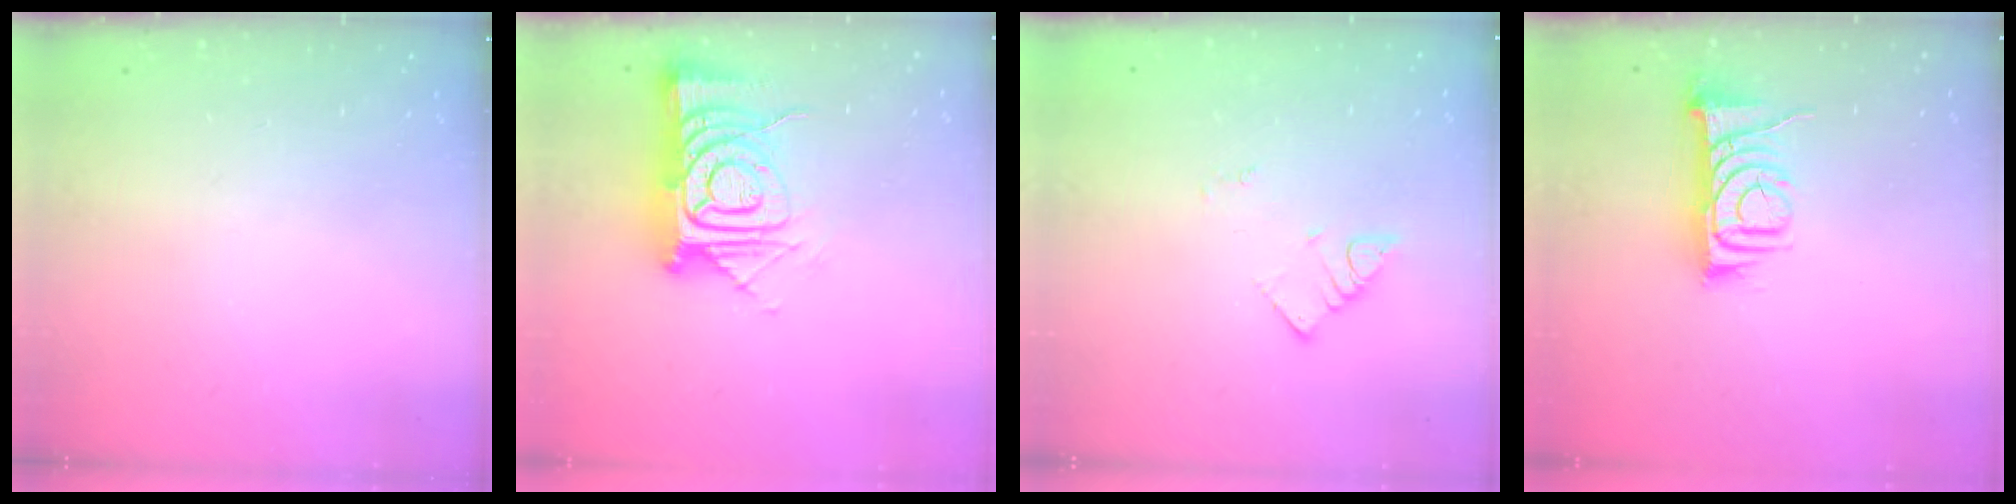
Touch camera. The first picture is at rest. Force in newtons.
{"total": 15.8, "press": 15.7, "slide": 1.4}
{"total": 2.7, "press": 2.7, "slide": 0.4}
{"total": 8.1, "press": 8.1, "slide": 0.6}